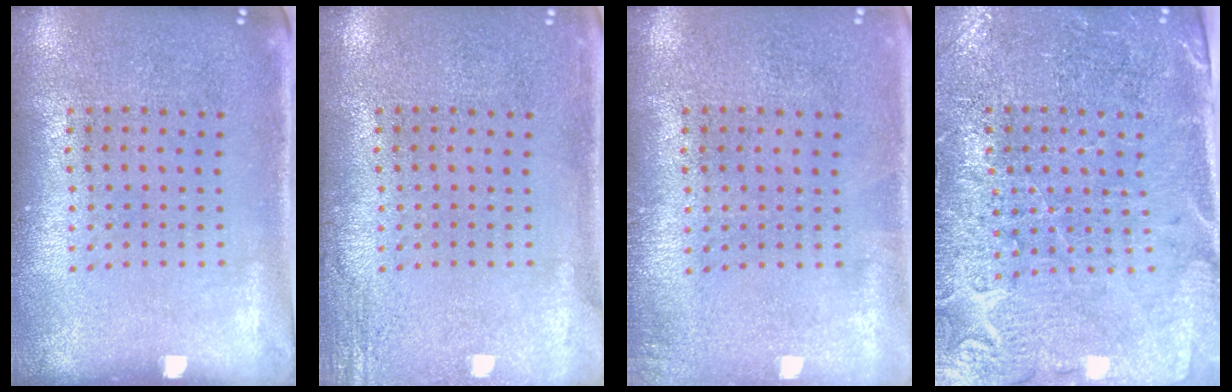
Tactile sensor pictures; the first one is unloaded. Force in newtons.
{"total": 1.8, "press": 1.8, "slide": 0.2}
{"total": 0.7, "press": 0.7, "slide": 0.1}
{"total": 3.3, "press": 3.1, "slide": 1.2}